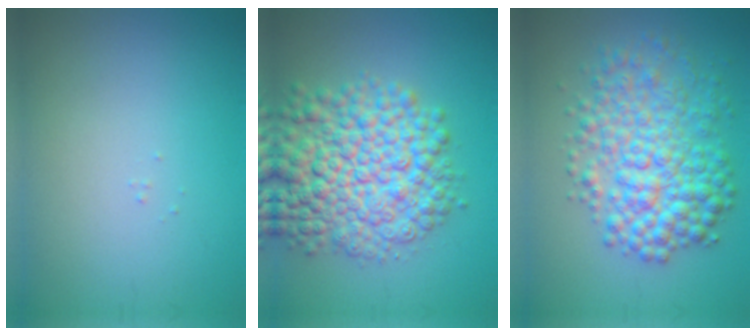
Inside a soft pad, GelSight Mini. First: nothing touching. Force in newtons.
{"total": 9.8, "press": 9.8, "slide": 0.2}
{"total": 7.1, "press": 7.1, "slide": 0.1}